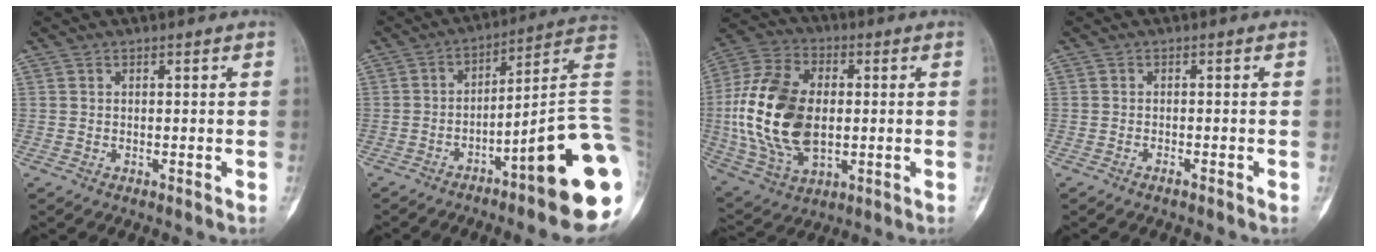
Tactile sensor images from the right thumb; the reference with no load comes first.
{"total": 20.3, "force": [-7.7, 2.5, 18.6], "torque": [-0.188, 0.062, -0.108]}
{"total": 21.7, "force": [-0.3, 13.6, 16.9], "torque": [-0.330, 0.001, 0.002]}
{"total": 1.0, "force": [-0.9, 0.3, 0.5], "torque": [-0.011, 0.003, -0.016]}